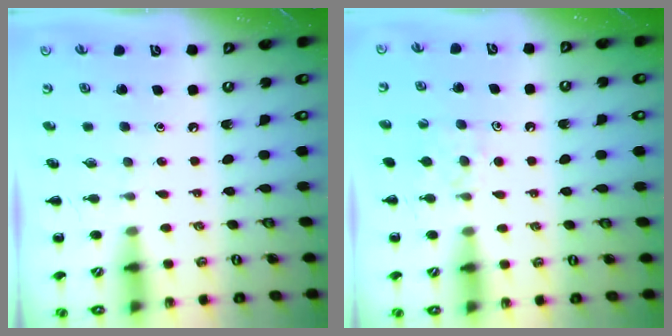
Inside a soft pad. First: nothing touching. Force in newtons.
{"total": 5.7, "press": 5.4, "slide": 1.9}